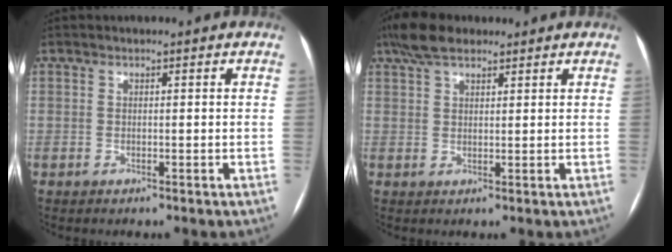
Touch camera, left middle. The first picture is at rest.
{"total": 5.8, "force": [4.3, 2.2, 3.1], "torque": [-0.068, 0.027, 0.082]}